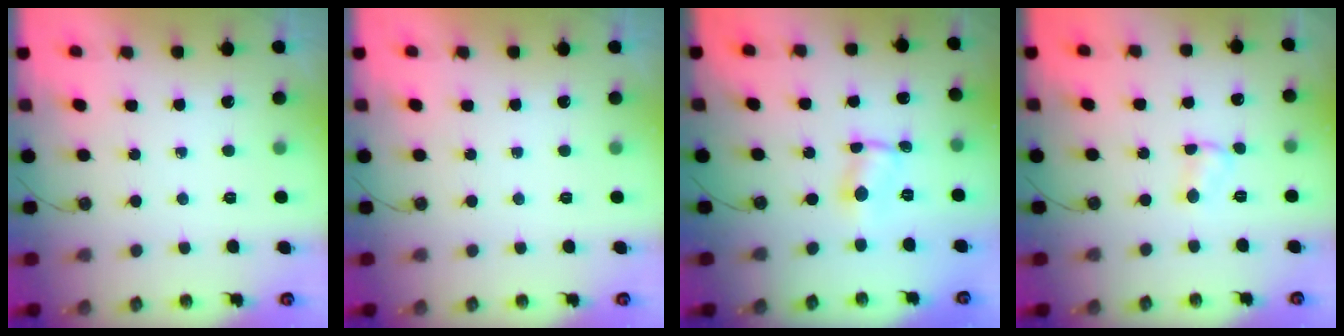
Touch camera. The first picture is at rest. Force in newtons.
{"total": 0.0}
{"total": 3.3, "press": 1.1, "slide": 3.1}
{"total": 2.9, "press": 2.9, "slide": 0.5}